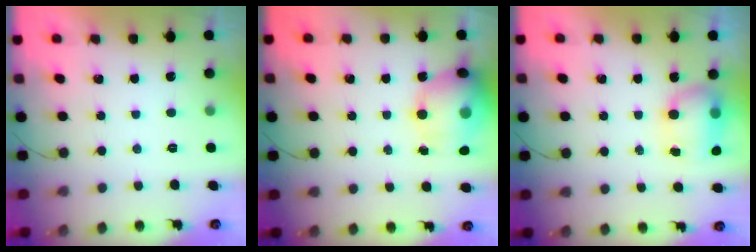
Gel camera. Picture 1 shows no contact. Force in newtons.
{"total": 17.5, "press": 17.2, "slide": 3.5}
{"total": 7.1, "press": 7.0, "slide": 1.3}